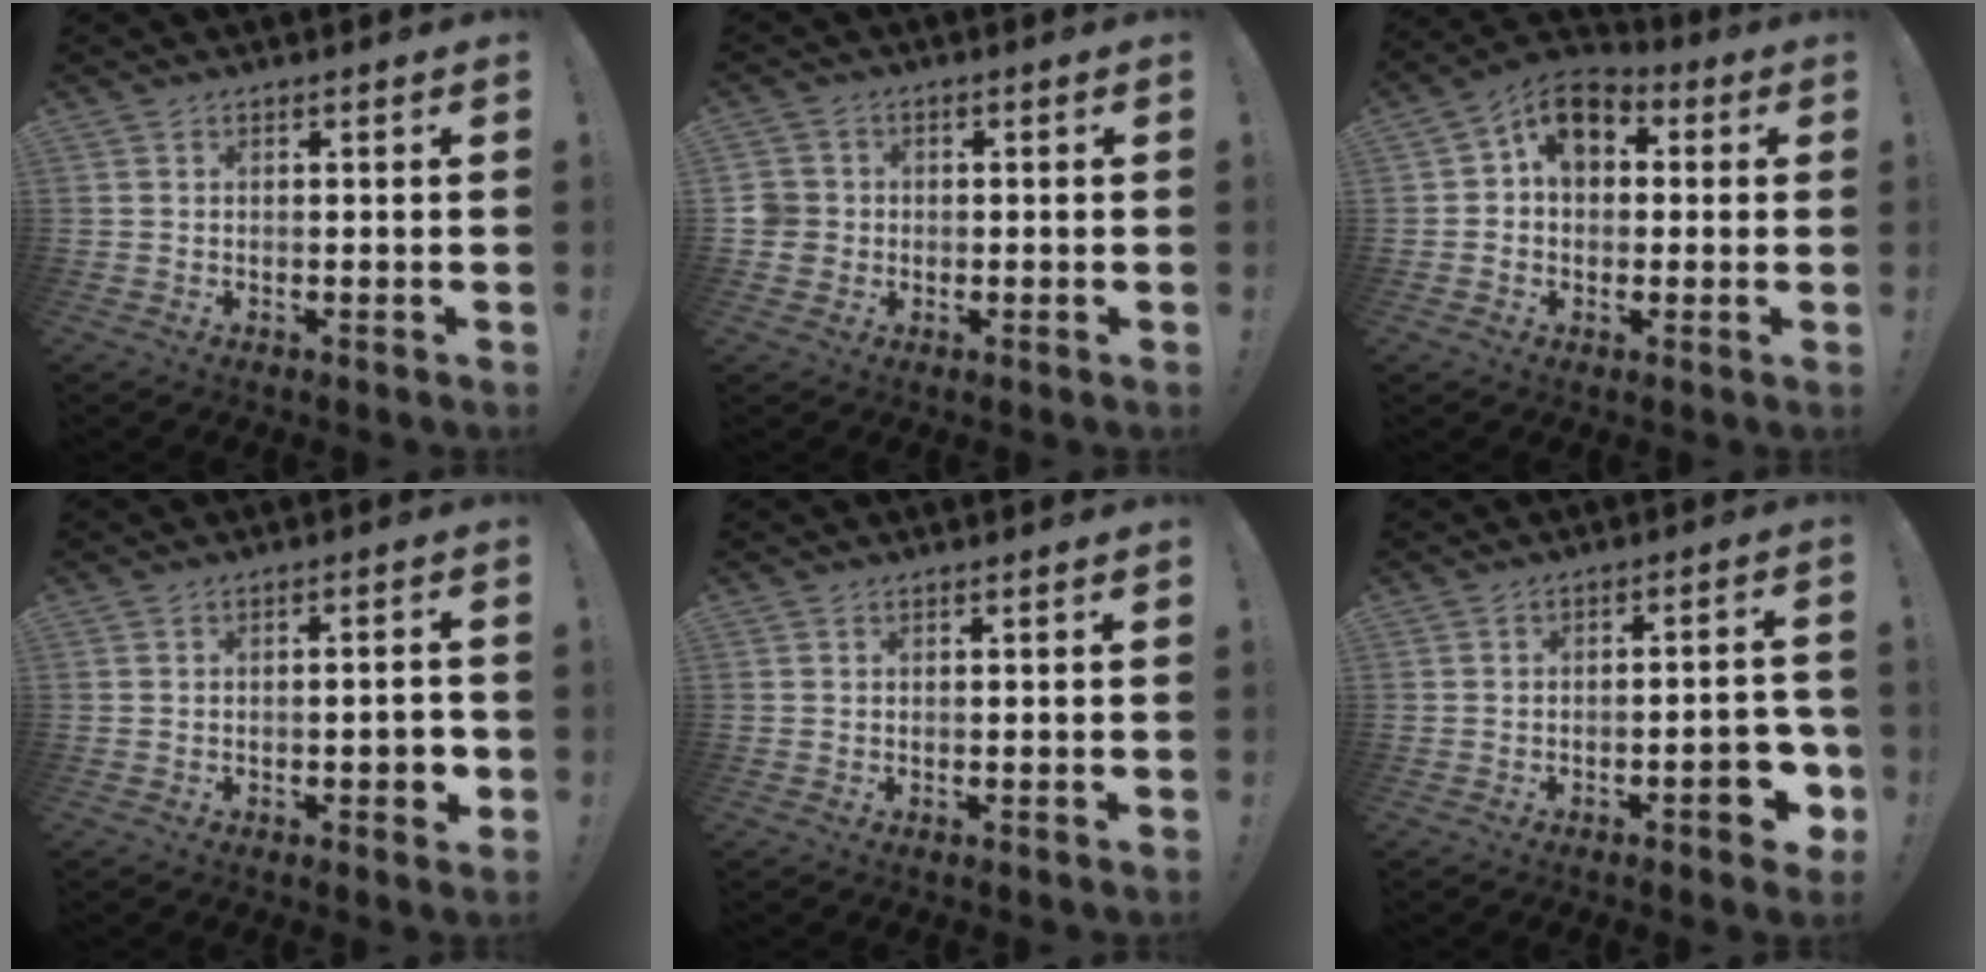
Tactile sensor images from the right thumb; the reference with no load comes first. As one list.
[{"total": 5.0, "force": [-0.4, 4.7, 1.5], "torque": [-0.042, 0.009, -0.005]}, {"total": 10.0, "force": [3.1, 7.4, 6.0], "torque": [-0.083, -0.004, 0.060]}, {"total": 4.0, "force": [-1.4, 1.3, 3.5], "torque": [-0.042, 0.007, -0.022]}, {"total": 0.0}, {"total": 8.4, "force": [-3.6, 3.0, 7.0], "torque": [-0.080, 0.014, -0.056]}]